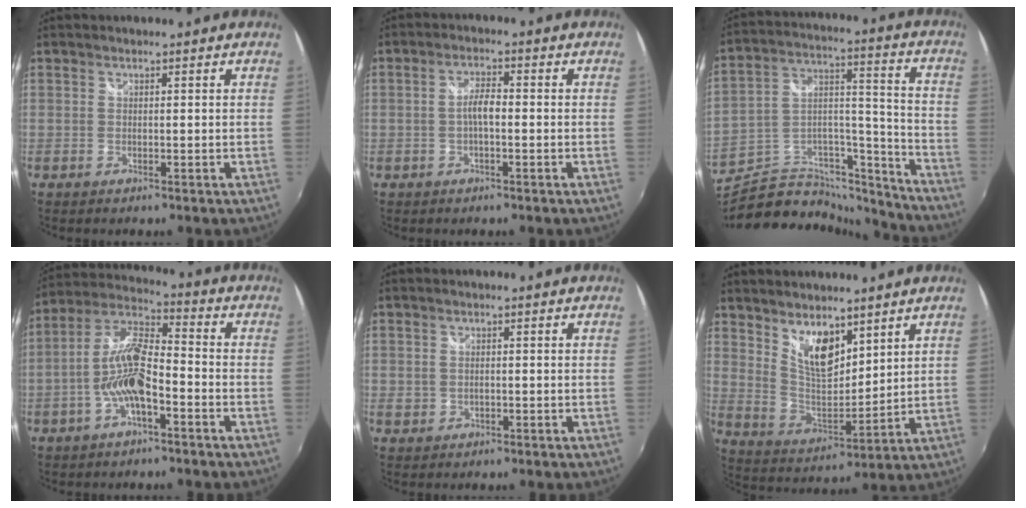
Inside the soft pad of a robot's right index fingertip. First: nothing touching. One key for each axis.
{"total": 3.1, "fx": -0.7, "fy": 0.9, "fz": 2.9, "tx": -0.057, "ty": 0.009, "tz": -0.014}
{"total": 19.3, "fx": -15.5, "fy": 9.1, "fz": 7.2, "tx": -0.125, "ty": 0.064, "tz": -0.238}
{"total": 10.6, "fx": -3.8, "fy": 3.5, "fz": 9.3, "tx": -0.200, "ty": 0.010, "tz": -0.072}
{"total": 2.4, "fx": -0.3, "fy": 2.2, "fz": 1.1, "tx": -0.021, "ty": -0.001, "tz": -0.005}
{"total": 10.0, "fx": 6.5, "fy": 4.5, "fz": 6.1, "tx": -0.102, "ty": -0.007, "tz": 0.129}